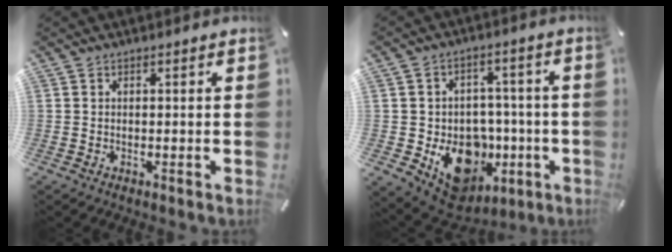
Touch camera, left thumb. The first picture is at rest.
{"total": 13.9, "force": [-4.3, 11.4, 6.7], "torque": [-0.074, 0.010, -0.056]}